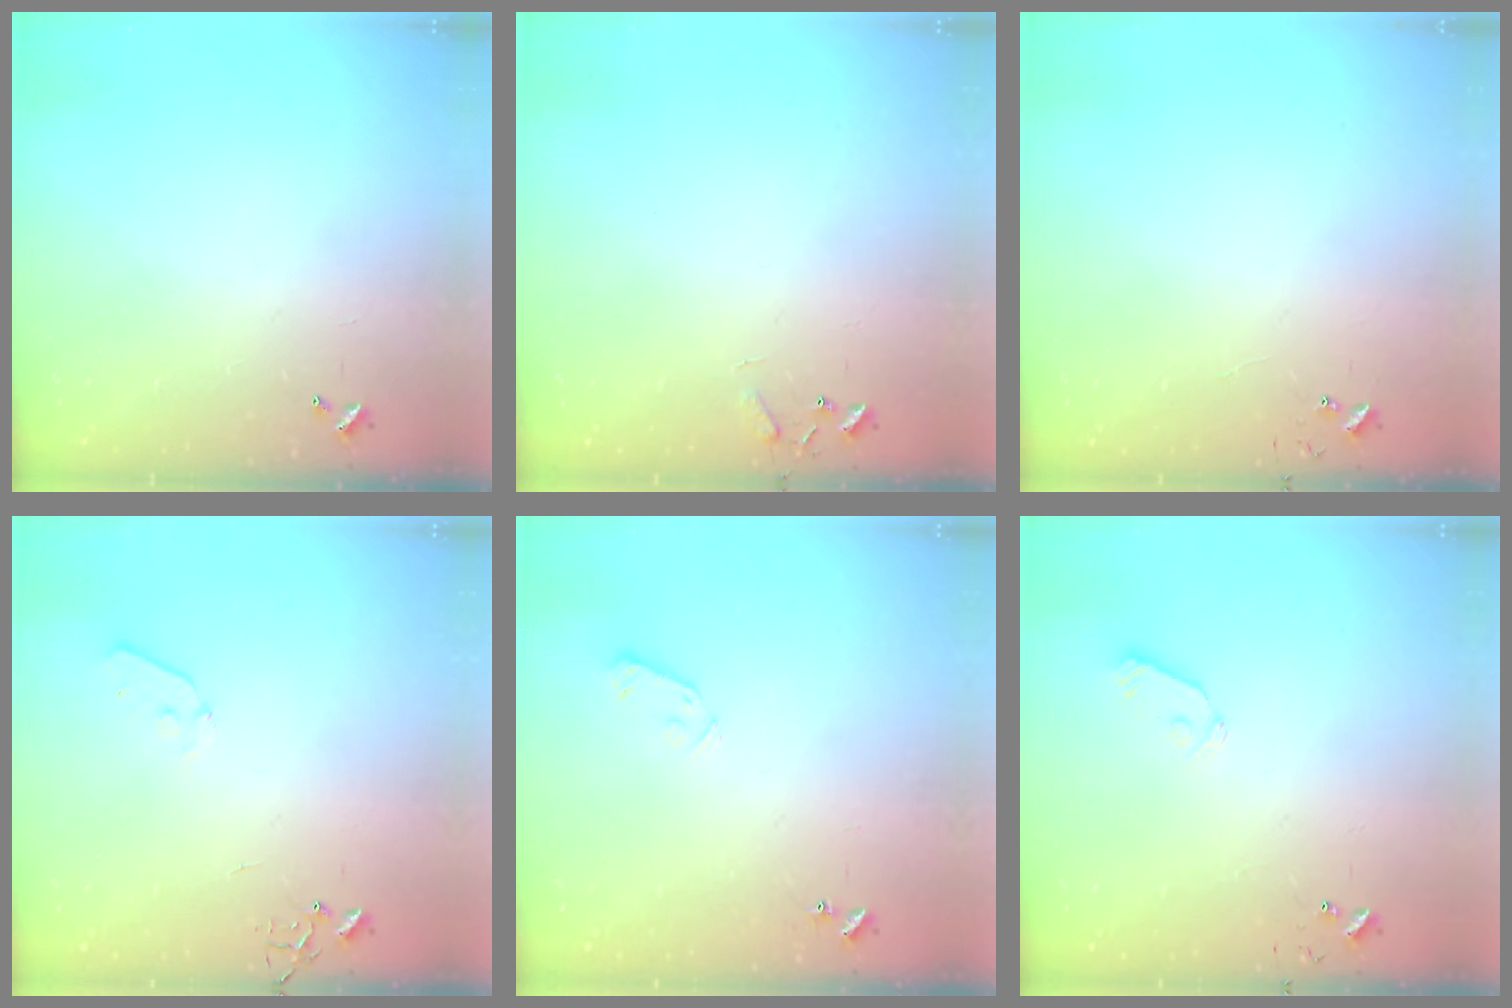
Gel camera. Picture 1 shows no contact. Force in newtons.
{"total": 5.8, "press": 5.8, "slide": 0.5}
{"total": 4.7, "press": 4.7, "slide": 0.5}
{"total": 4.9, "press": 4.8, "slide": 0.7}
{"total": 4.1, "press": 4.1, "slide": 0.6}
{"total": 5.9, "press": 5.9, "slide": 0.5}